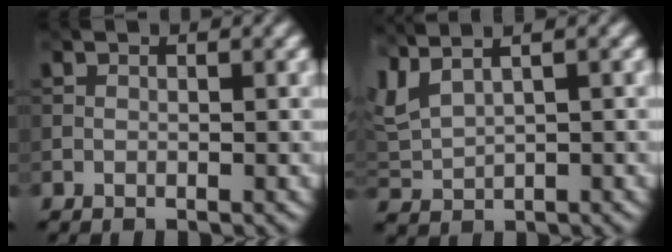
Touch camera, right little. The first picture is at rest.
{"total": 3.4, "force": [2.6, 1.0, 2.0], "torque": [-0.062, 0.016, 0.059]}